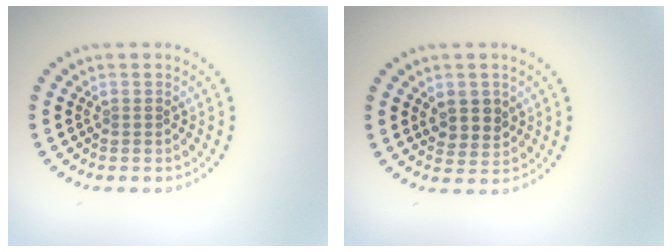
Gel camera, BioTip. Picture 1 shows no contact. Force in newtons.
{"total": 2.6, "press": 2.4, "slide": 0.9}